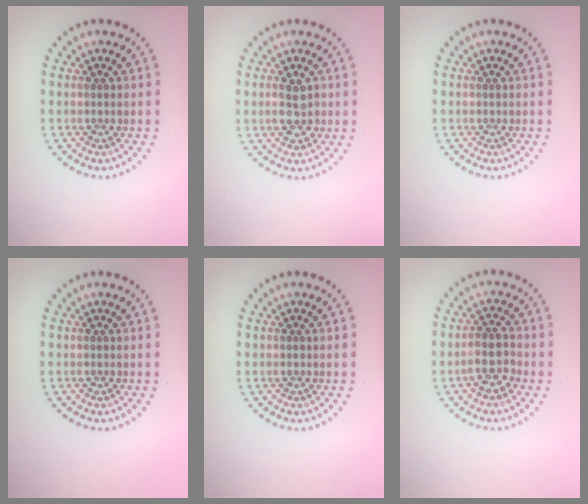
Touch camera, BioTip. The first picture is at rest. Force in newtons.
{"total": 2.4, "press": 2.4, "slide": 0.2}
{"total": 0.0}
{"total": 0.0}
{"total": 0.5, "press": 0.4, "slide": 0.3}
{"total": 2.6, "press": 2.4, "slide": 0.8}